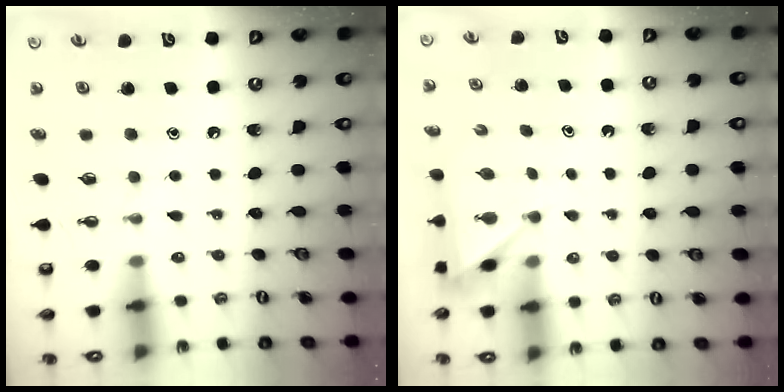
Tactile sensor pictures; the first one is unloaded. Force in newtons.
{"total": 2.7, "press": 2.7, "slide": 0.3}